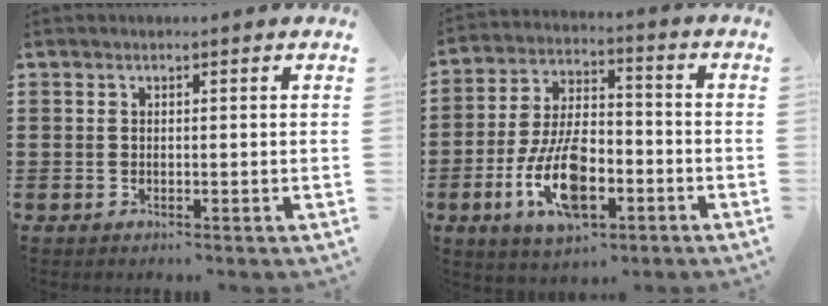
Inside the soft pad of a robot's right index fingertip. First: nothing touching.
{"total": 12.1, "force": [-4.8, 5.7, 9.5], "torque": [-0.209, 0.004, -0.089]}